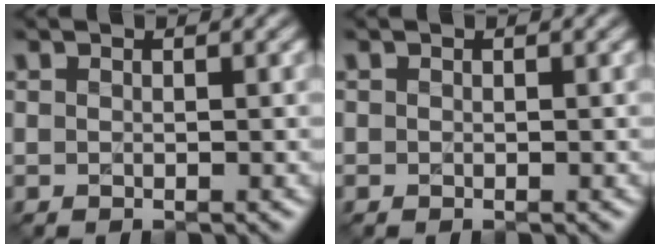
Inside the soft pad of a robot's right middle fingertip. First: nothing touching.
{"total": 0.0}